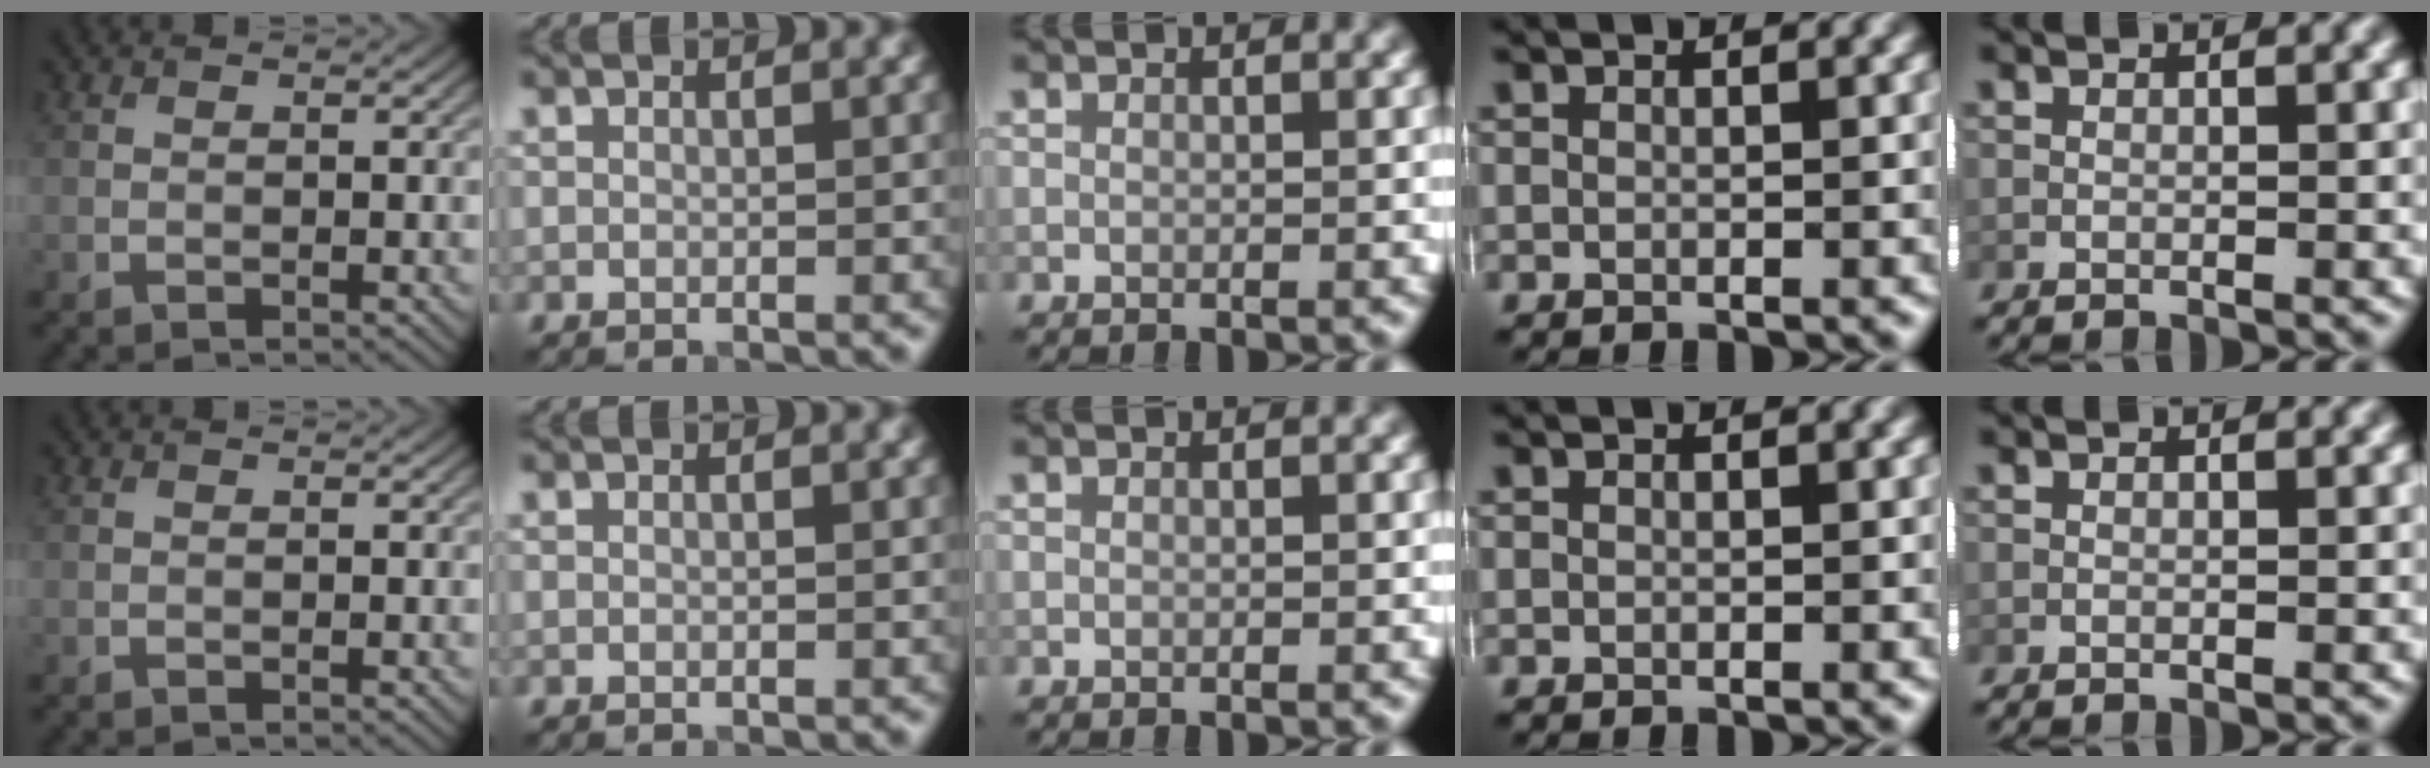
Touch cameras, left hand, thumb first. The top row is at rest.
{}